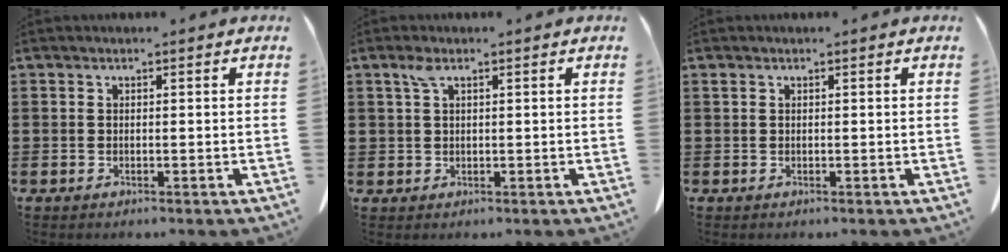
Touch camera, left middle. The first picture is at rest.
{"total": 2.0, "force": [0.9, 1.2, 1.4], "torque": [-0.033, 0.004, 0.017]}
{"total": 0.0}